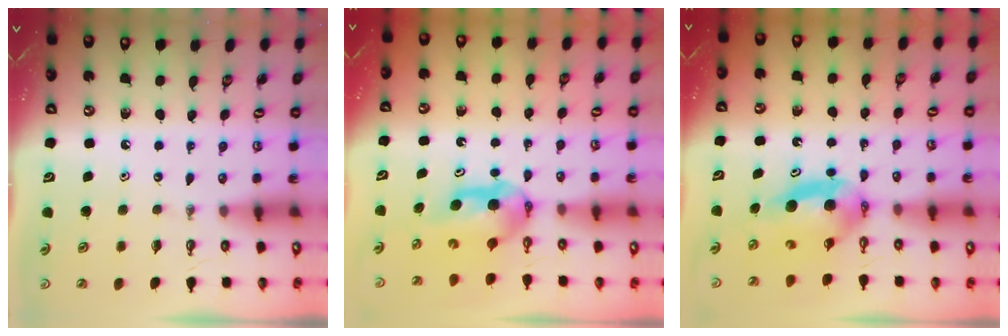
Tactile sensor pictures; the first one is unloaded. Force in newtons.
{"total": 6.7, "press": 6.6, "slide": 1.5}
{"total": 7.3, "press": 4.9, "slide": 5.3}